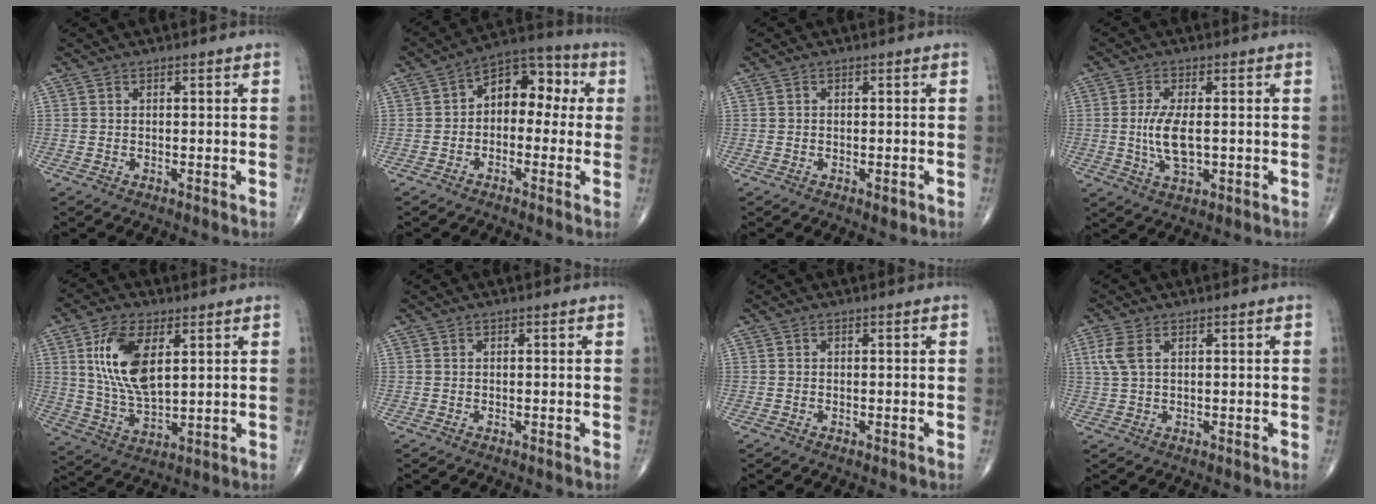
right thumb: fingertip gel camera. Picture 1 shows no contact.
{"total": 10.2, "force": [0.6, 6.7, 7.7], "torque": [-0.073, 0.039, -0.009]}
{"total": 1.2, "force": [-0.6, 0.7, 0.9], "torque": [-0.007, -0.001, -0.006]}
{"total": 7.3, "force": [-0.3, 3.1, 6.6], "torque": [-0.135, -0.011, -0.003]}
{"total": 13.4, "force": [4.2, 6.5, 11.0], "torque": [-0.213, -0.018, 0.087]}
{"total": 0.0}
{"total": 0.0}
{"total": 4.0, "force": [1.4, 2.0, 3.1], "torque": [-0.086, 0.012, 0.032]}